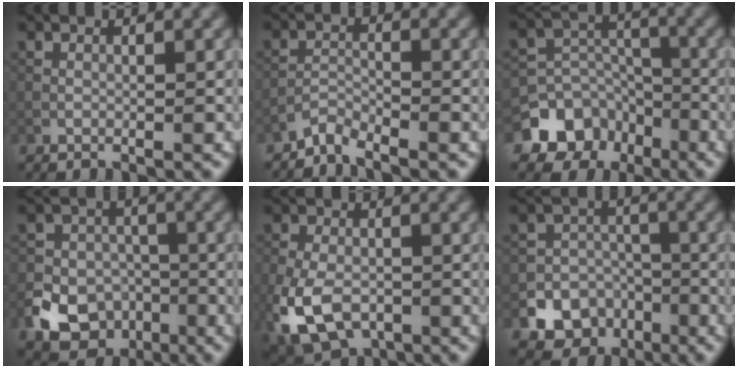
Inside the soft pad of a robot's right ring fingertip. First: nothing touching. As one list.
[{"total": 1.8, "force": [-1.7, 0.2, 0.4], "torque": [-0.007, 0.005, -0.040]}, {"total": 9.9, "force": [-6.4, 7.4, 1.6], "torque": [-0.030, 0.001, -0.123]}, {"total": 10.1, "force": [-5.2, 8.1, 3.1], "torque": [-0.040, -0.029, -0.106]}, {"total": 9.5, "force": [-4.0, 5.8, 6.4], "torque": [-0.152, -0.040, -0.065]}, {"total": 9.5, "force": [-5.1, 7.8, 2.1], "torque": [-0.014, -0.029, -0.099]}]